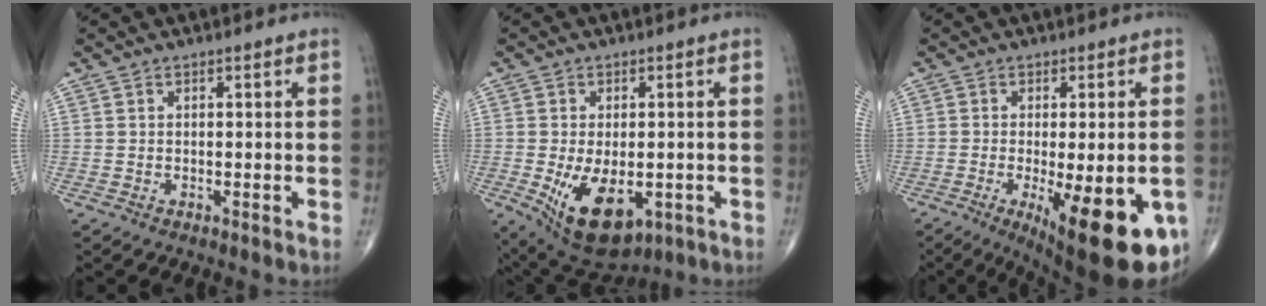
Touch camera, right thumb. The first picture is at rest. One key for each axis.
{"total": 13.1, "fx": -4.0, "fy": 7.3, "fz": 10.1, "tx": -0.160, "ty": -0.009, "tz": -0.041}
{"total": 19.1, "fx": -7.0, "fy": 6.5, "fz": 16.6, "tx": -0.182, "ty": -0.018, "tz": -0.083}